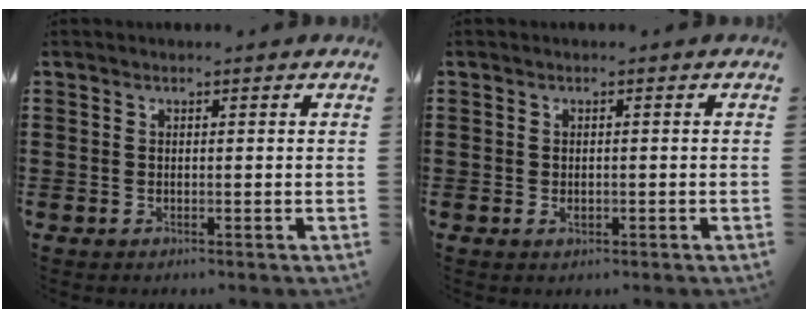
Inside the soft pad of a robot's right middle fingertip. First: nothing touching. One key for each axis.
{"total": 0.9, "fx": -0.3, "fy": 0.5, "fz": 0.7, "tx": -0.014, "ty": -0.001, "tz": -0.005}